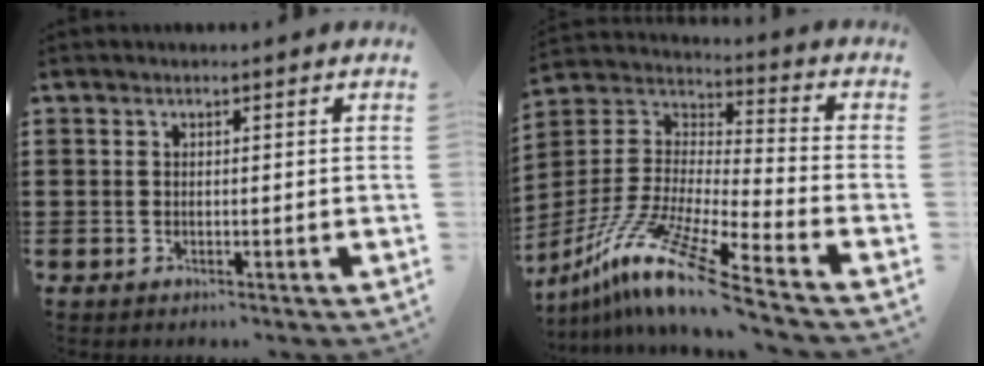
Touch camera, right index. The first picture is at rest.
{"total": 13.7, "force": [-10.9, -0.2, 8.4], "torque": [-0.173, 0.004, -0.213]}